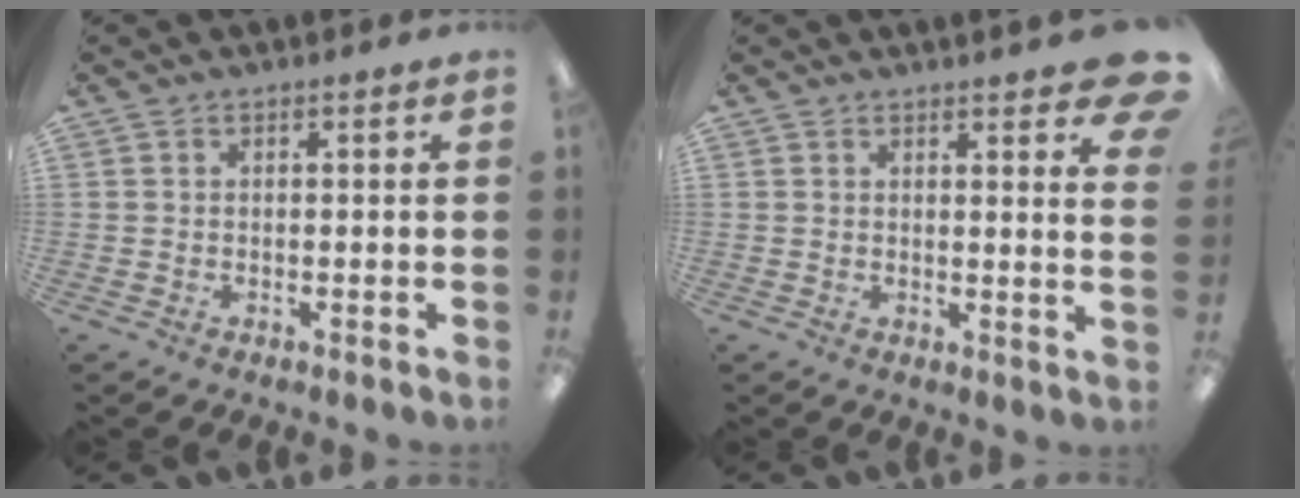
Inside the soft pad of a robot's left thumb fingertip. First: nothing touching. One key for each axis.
{"total": 5.8, "fx": 4.3, "fy": 0.8, "fz": 3.8, "tx": -0.045, "ty": -0.028, "tz": 0.066}